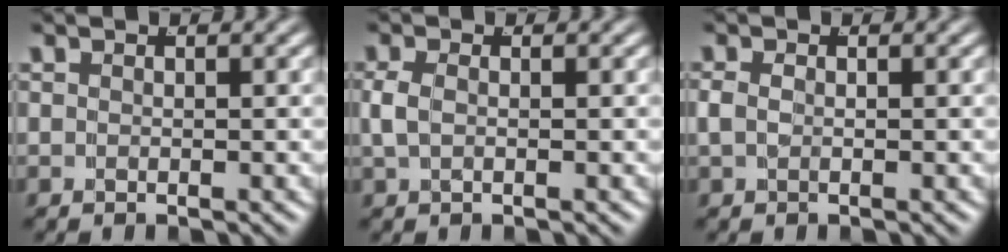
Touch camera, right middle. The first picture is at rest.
{"total": 1.4, "force": [0.1, 0.6, 1.2], "torque": [-0.034, -0.005, 0.008]}
{"total": 1.7, "force": [0.0, 1.2, 1.2], "torque": [-0.028, -0.003, 0.004]}